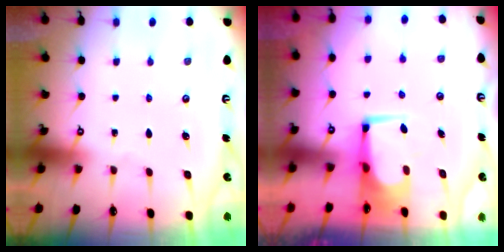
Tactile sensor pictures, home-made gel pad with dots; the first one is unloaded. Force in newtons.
{"total": 1.5, "press": 1.5, "slide": 0.2}